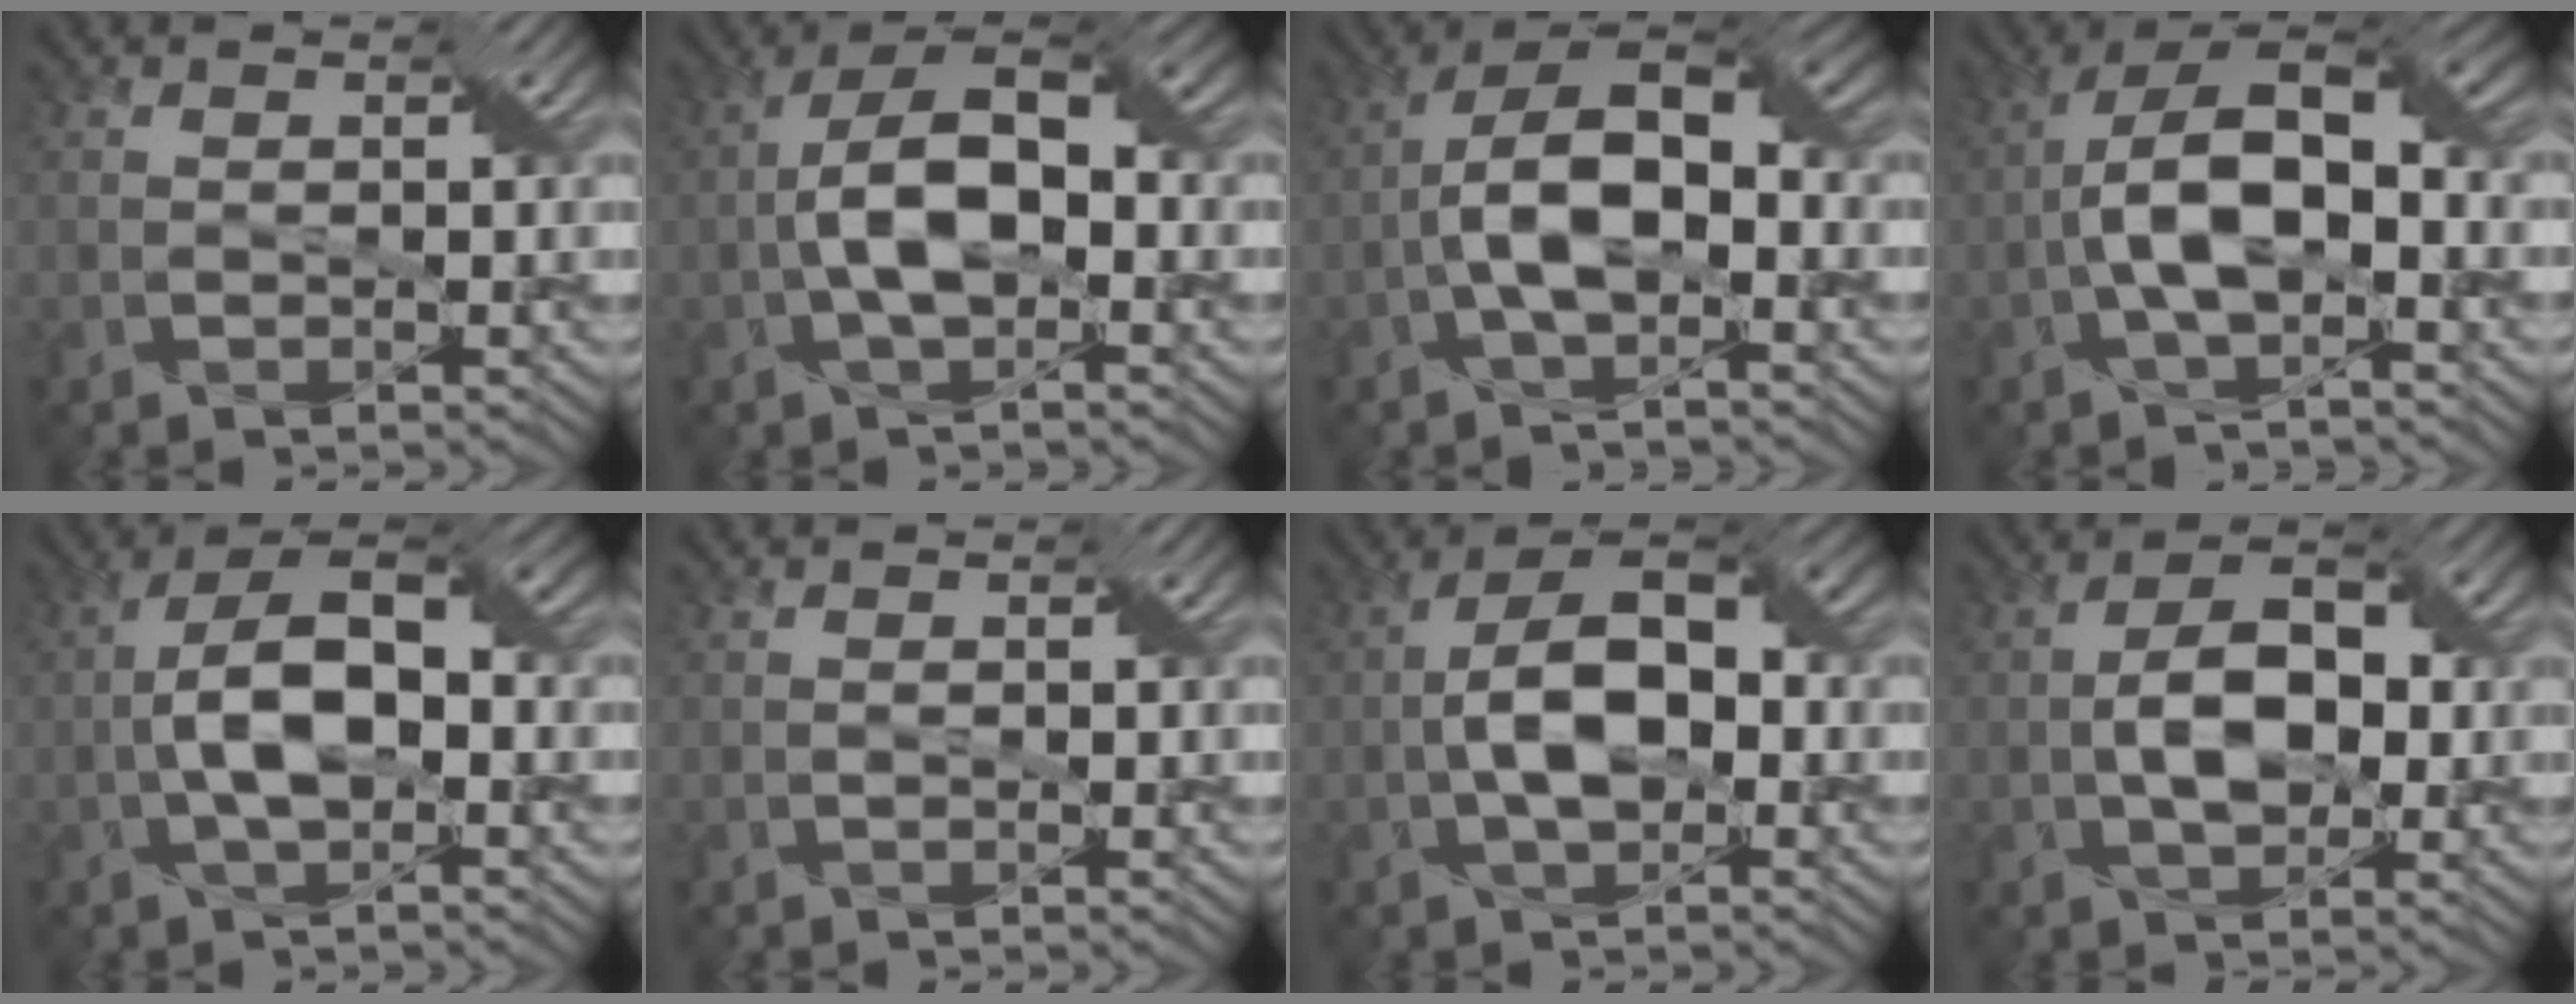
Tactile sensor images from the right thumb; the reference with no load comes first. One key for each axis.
{"total": 8.4, "fx": -0.8, "fy": 4.1, "fz": 7.3, "tx": -0.138, "ty": 0.013, "tz": -0.016}
{"total": 9.5, "fx": -1.3, "fy": 4.6, "fz": 8.2, "tx": -0.156, "ty": 0.011, "tz": -0.026}
{"total": 9.9, "fx": -1.3, "fy": 4.6, "fz": 8.7, "tx": -0.167, "ty": 0.010, "tz": -0.025}
{"total": 8.3, "fx": -0.7, "fy": 4.0, "fz": 7.2, "tx": -0.138, "ty": 0.012, "tz": -0.015}
{"total": 0.0}
{"total": 8.4, "fx": -0.7, "fy": 4.5, "fz": 7.1, "tx": -0.132, "ty": 0.013, "tz": -0.017}
{"total": 5.9, "fx": -0.1, "fy": 3.5, "fz": 4.8, "tx": -0.088, "ty": 0.008, "tz": -0.007}